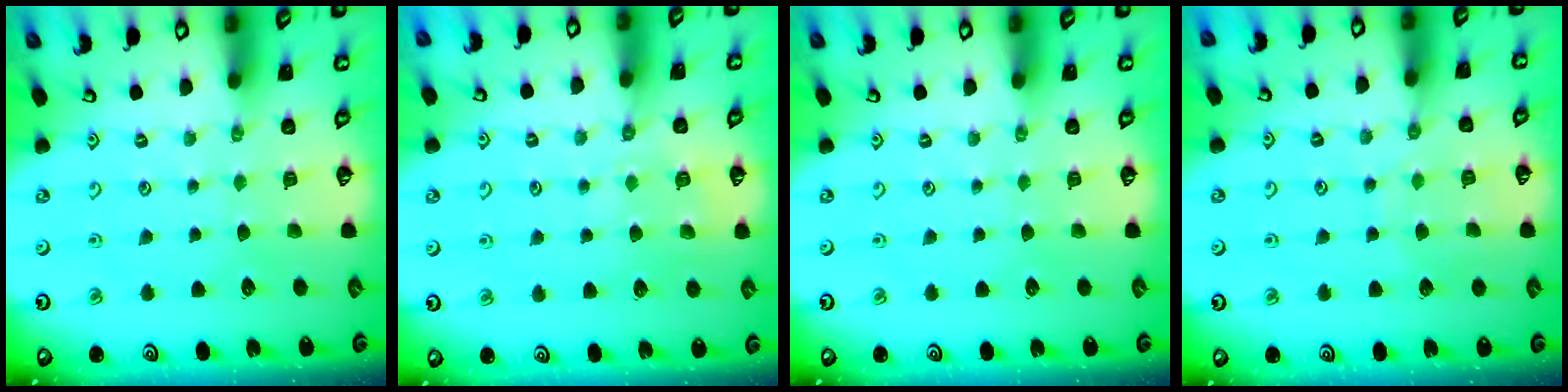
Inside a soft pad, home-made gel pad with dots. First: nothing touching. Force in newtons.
{"total": 5.5, "press": 5.4, "slide": 0.9}
{"total": 0.0}
{"total": 5.4, "press": 5.4, "slide": 0.5}